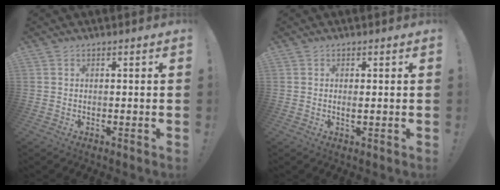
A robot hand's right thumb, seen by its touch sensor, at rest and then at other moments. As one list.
[{"total": 1.2, "force": [0.3, 0.2, 1.2], "torque": [-0.009, -0.006, 0.002]}]